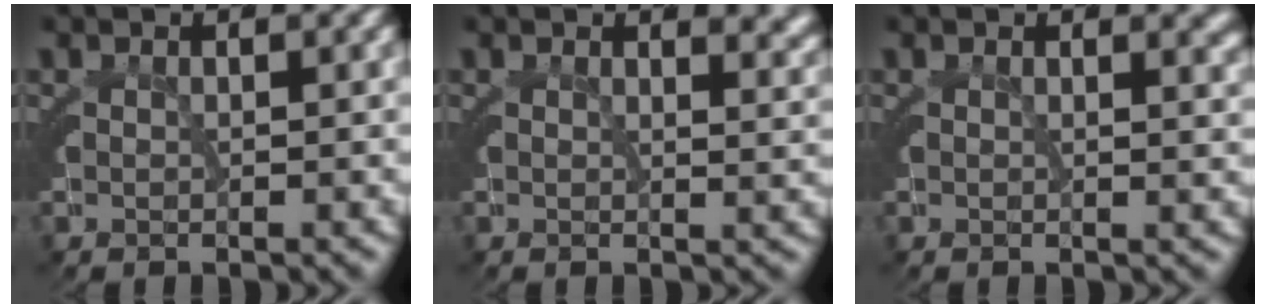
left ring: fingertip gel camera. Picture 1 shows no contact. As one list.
[{"total": 2.4, "force": [1.9, 0.8, 1.3], "torque": [-0.012, -0.002, 0.024]}, {"total": 1.3, "force": [0.9, 0.5, 0.8], "torque": [-0.009, -0.002, 0.011]}]